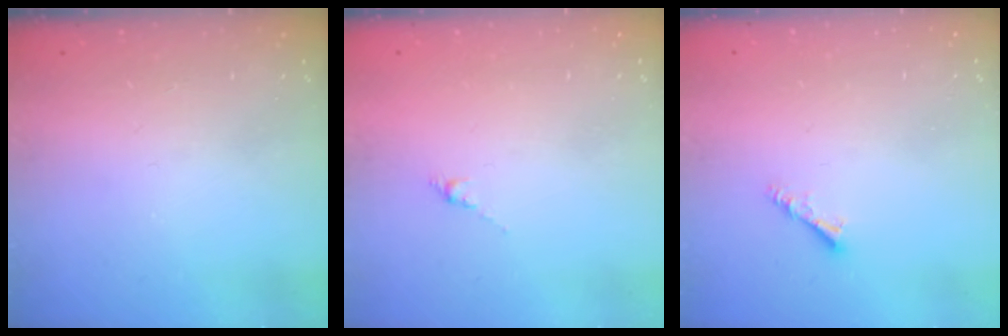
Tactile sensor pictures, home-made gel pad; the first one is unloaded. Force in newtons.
{"total": 0.0}
{"total": 3.0, "press": 2.9, "slide": 0.6}